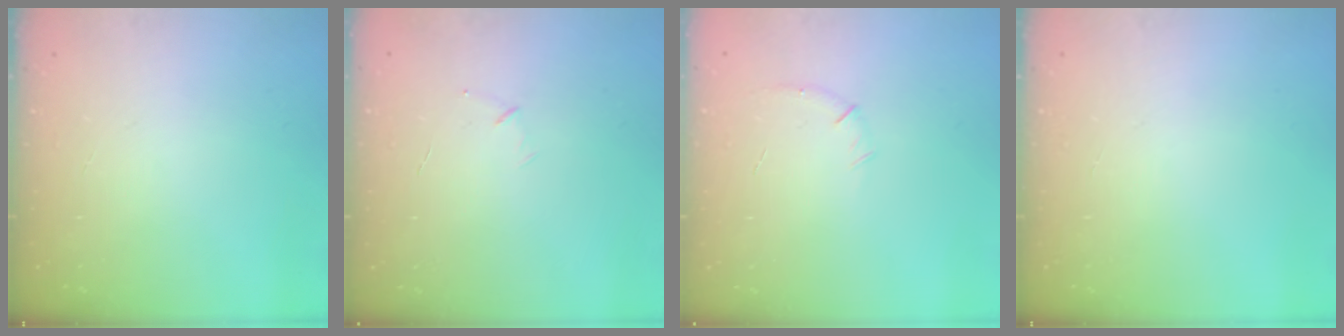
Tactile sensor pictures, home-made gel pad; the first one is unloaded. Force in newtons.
{"total": 3.4, "press": 3.3, "slide": 0.9}
{"total": 5.3, "press": 5.1, "slide": 1.4}
{"total": 0.0}